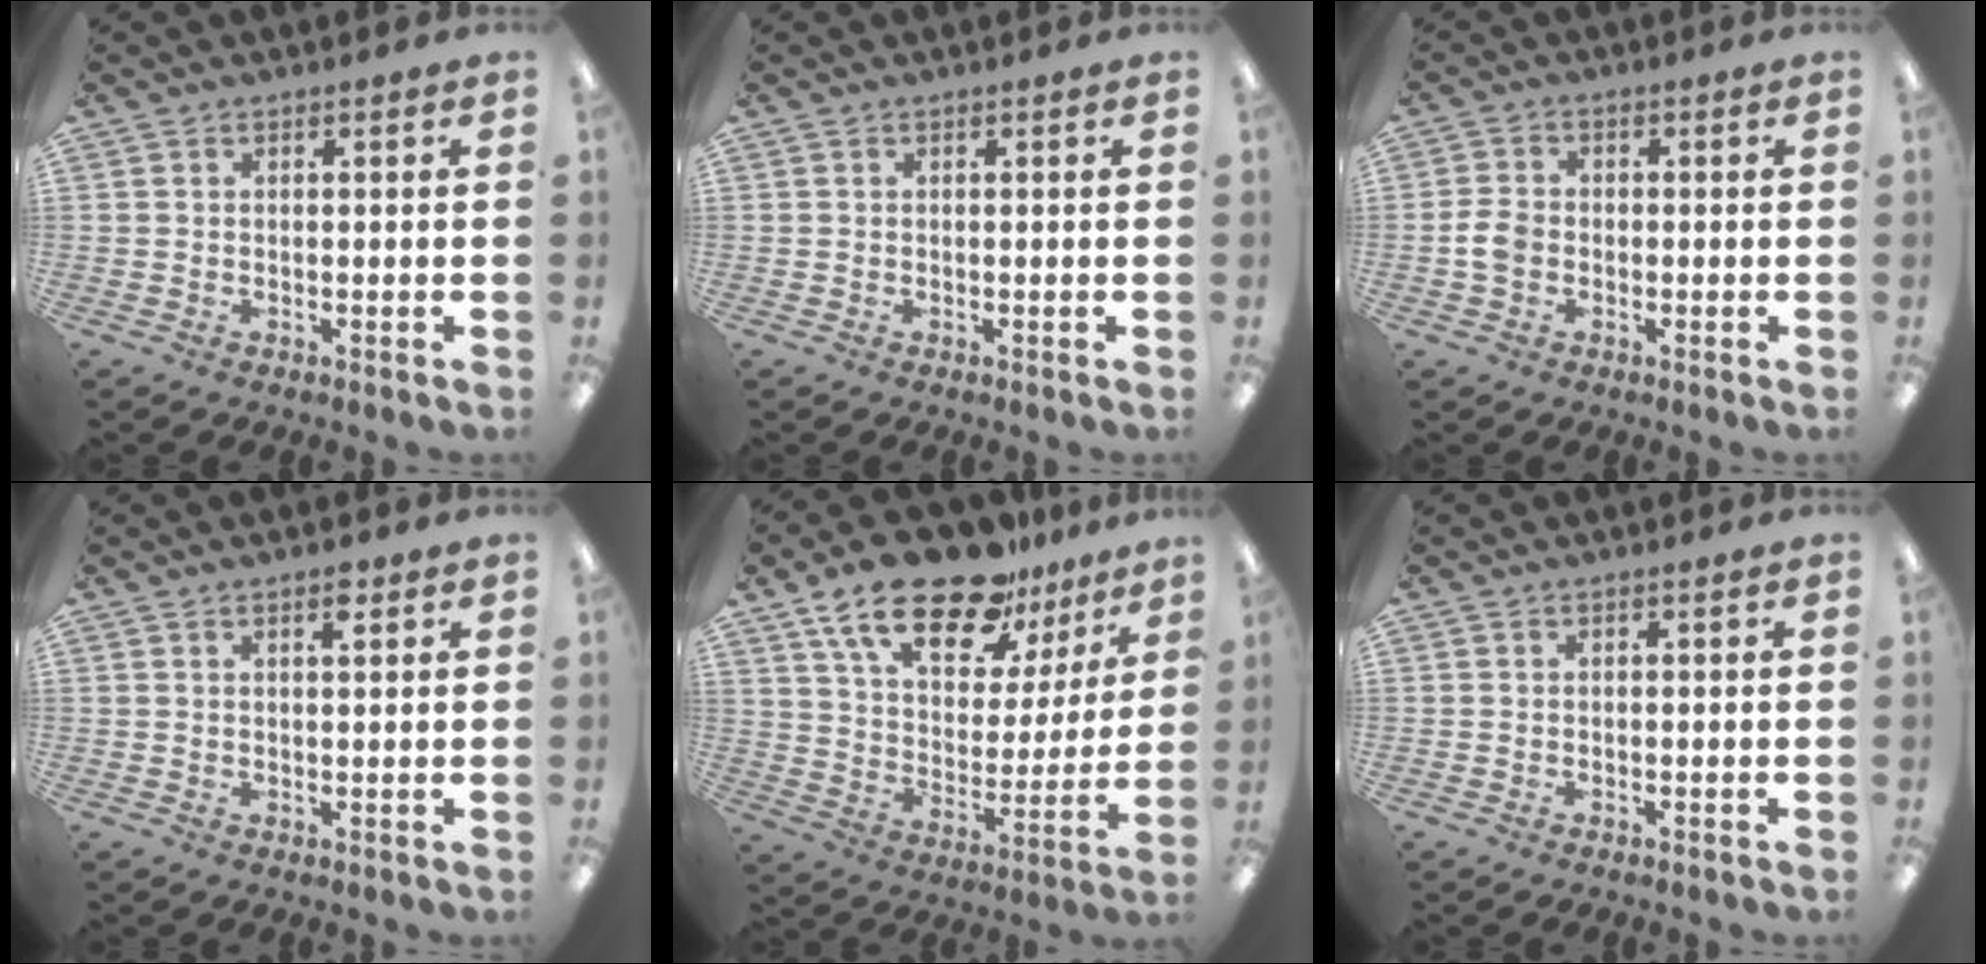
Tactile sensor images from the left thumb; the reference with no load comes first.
{"total": 0.0}
{"total": 4.3, "force": [-0.9, 3.2, 2.7], "torque": [-0.053, 0.008, -0.017]}
{"total": 2.6, "force": [1.8, 0.8, 1.6], "torque": [-0.020, -0.005, 0.029]}
{"total": 21.0, "force": [15.1, 9.0, 11.5], "torque": [-0.197, -0.089, 0.262]}
{"total": 0.0}